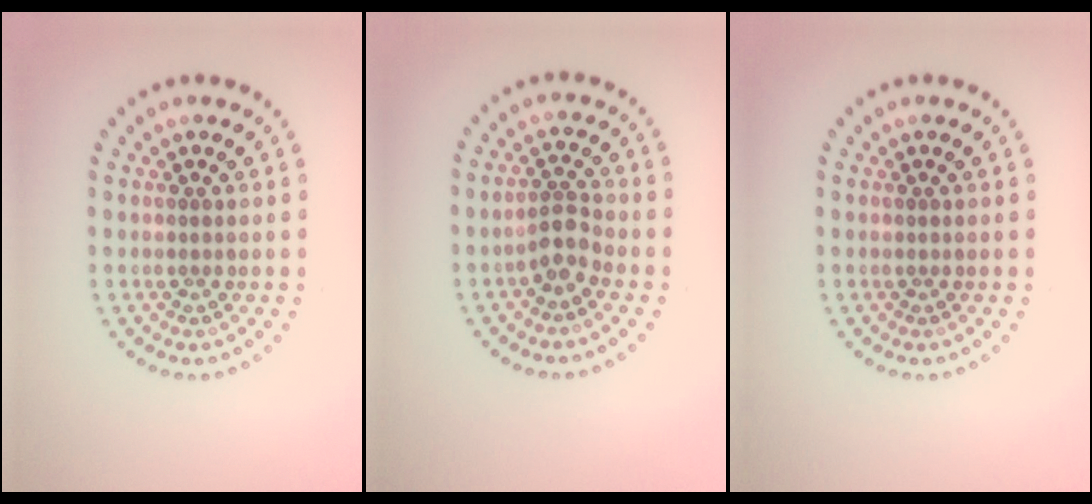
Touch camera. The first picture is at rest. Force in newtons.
{"total": 2.2, "press": 1.8, "slide": 1.3}
{"total": 0.0}